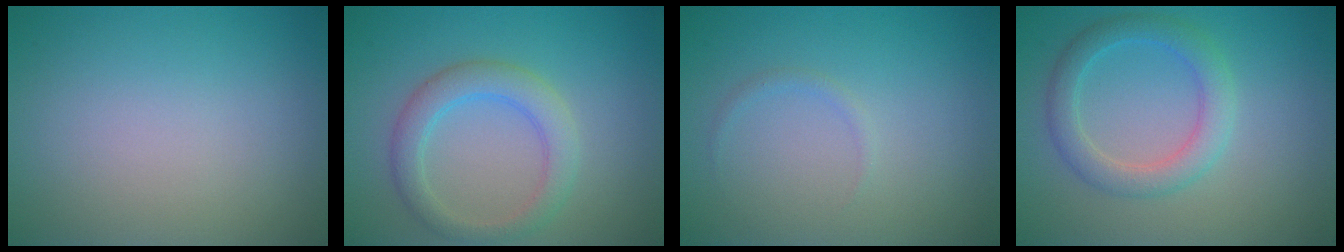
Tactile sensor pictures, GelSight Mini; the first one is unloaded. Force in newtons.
{"total": 3.5, "press": 3.5, "slide": 0.2}
{"total": 0.6, "press": 0.6, "slide": 0.1}
{"total": 3.3, "press": 3.3, "slide": 0.2}